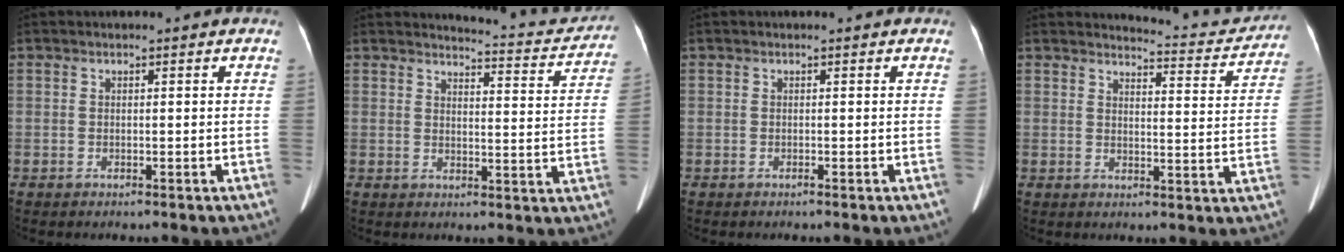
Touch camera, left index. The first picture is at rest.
{"total": 10.2, "force": [10.0, 1.2, 1.7], "torque": [-0.013, -0.027, 0.104]}
{"total": 0.0}
{"total": 9.3, "force": [9.2, 0.9, 0.7], "torque": [-0.003, -0.025, 0.098]}